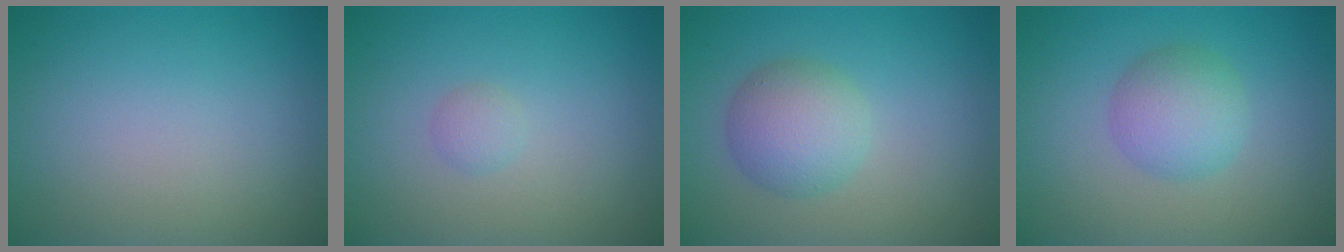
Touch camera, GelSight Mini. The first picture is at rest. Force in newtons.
{"total": 0.9, "press": 0.9, "slide": 0.0}
{"total": 4.0, "press": 4.0, "slide": 0.1}
{"total": 3.7, "press": 3.7, "slide": 0.0}